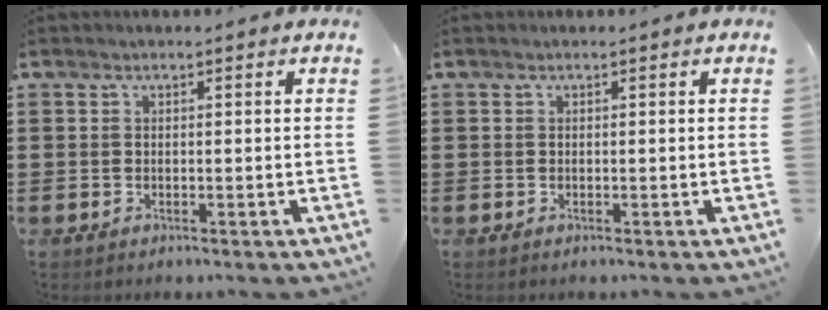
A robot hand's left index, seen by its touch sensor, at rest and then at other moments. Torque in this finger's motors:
{"motor_torque": [0.00, 0.00, 0.00, 0.01]}